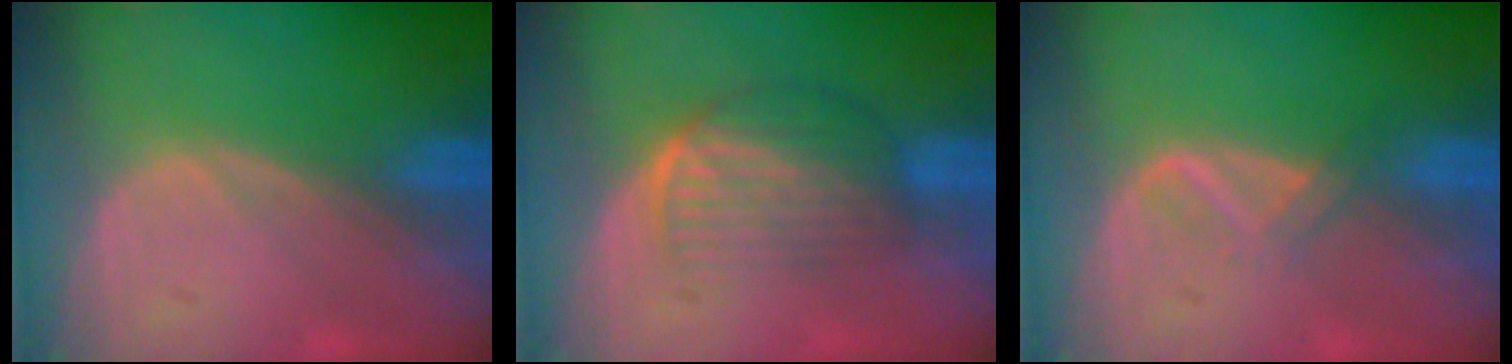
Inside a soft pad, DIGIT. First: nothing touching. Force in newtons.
{"total": 7.0, "press": 5.9, "slide": 3.7}
{"total": 2.1, "press": 2.1, "slide": 0.2}